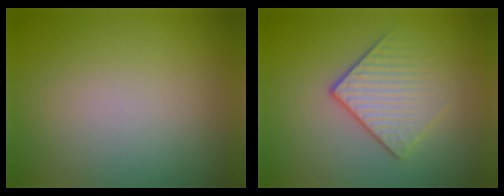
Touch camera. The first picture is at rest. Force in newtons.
{"total": 3.7, "press": 2.8, "slide": 2.4}